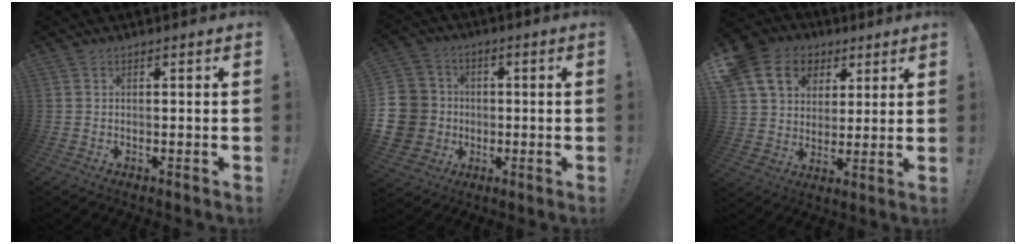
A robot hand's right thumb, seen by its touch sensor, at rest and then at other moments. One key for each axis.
{"total": 13.1, "fx": -1.4, "fy": 12.1, "fz": 4.6, "tx": -0.091, "ty": 0.015, "tz": -0.016}
{"total": 15.2, "fx": 6.6, "fy": 12.1, "fz": 6.5, "tx": -0.099, "ty": -0.020, "tz": 0.138}